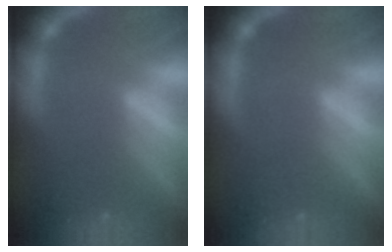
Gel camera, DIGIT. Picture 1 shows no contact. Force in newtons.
{"total": 0.0}